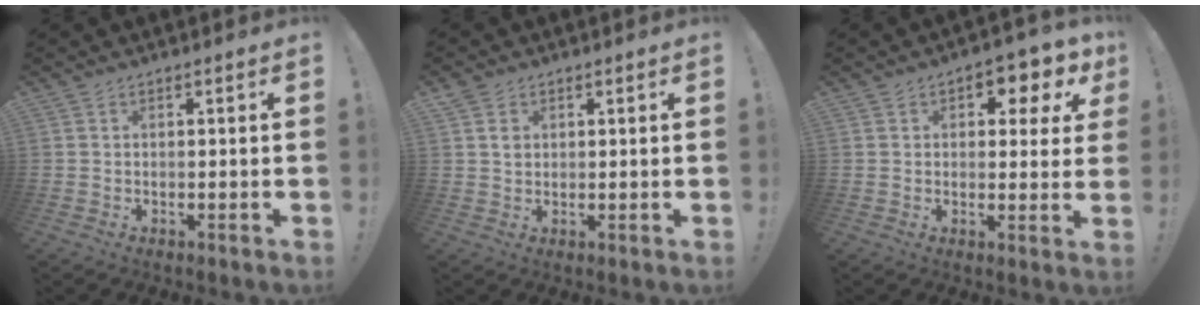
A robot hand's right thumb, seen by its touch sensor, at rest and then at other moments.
{"total": 2.4, "force": [0.9, 1.9, 1.1], "torque": [-0.010, -0.003, 0.015]}
{"total": 6.3, "force": [3.0, 3.6, 4.2], "torque": [-0.047, -0.018, 0.048]}